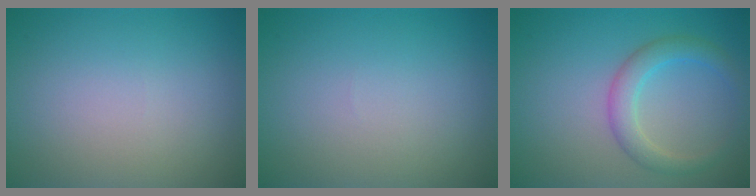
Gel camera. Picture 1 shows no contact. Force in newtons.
{"total": 0.0}
{"total": 3.0, "press": 3.0, "slide": 0.1}